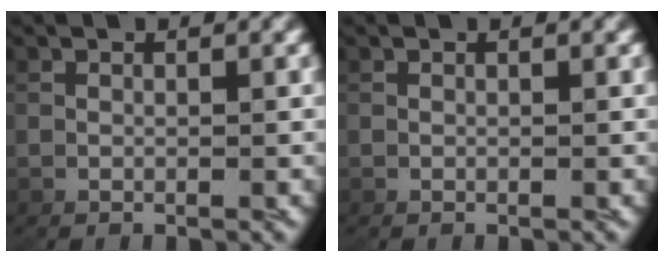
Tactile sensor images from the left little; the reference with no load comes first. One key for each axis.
{"total": 0.0}